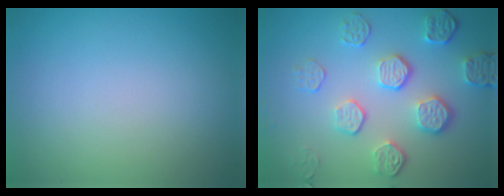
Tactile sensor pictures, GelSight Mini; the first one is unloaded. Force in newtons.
{"total": 5.3, "press": 3.8, "slide": 3.8}